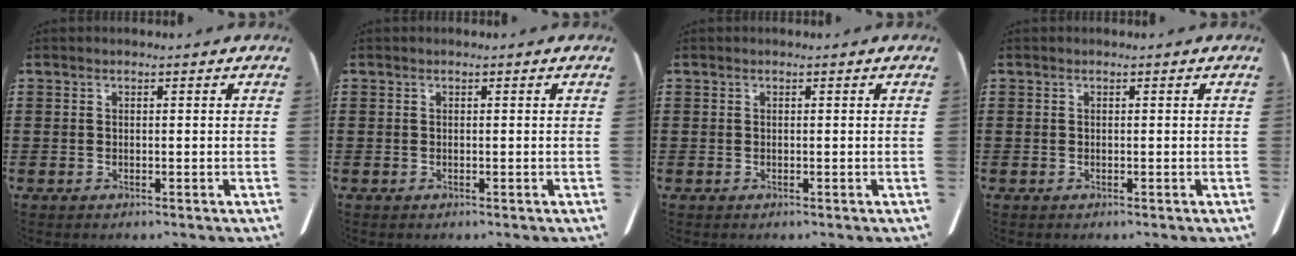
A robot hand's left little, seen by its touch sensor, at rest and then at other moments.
{"total": 0.0}
{"total": 0.0}
{"total": 0.0}